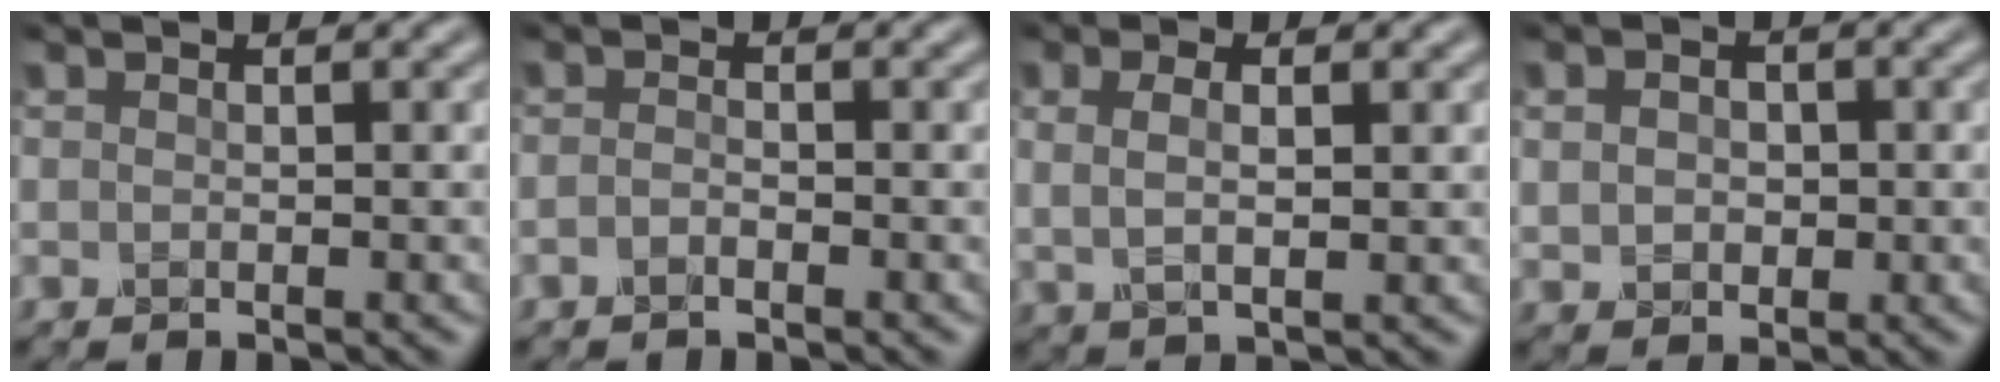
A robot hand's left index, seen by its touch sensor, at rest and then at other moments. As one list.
[{"total": 0.8, "force": [-0.5, 0.3, 0.5], "torque": [-0.013, 0.000, -0.013]}, {"total": 3.0, "force": [0.9, 1.3, 2.5], "torque": [-0.048, -0.004, 0.017]}, {"total": 2.6, "force": [0.1, 2.1, 1.6], "torque": [-0.031, 0.000, 0.003]}]